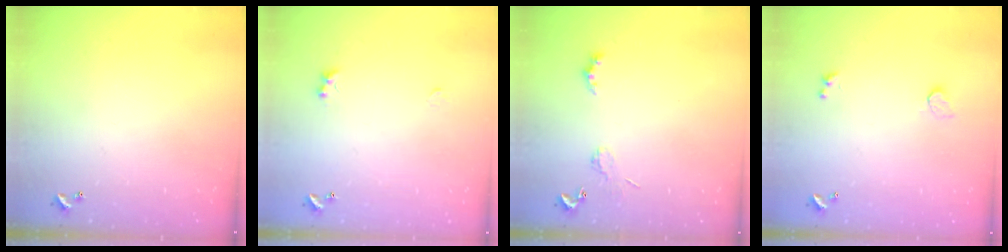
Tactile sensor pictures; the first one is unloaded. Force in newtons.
{"total": 1.8, "press": 1.7, "slide": 0.4}
{"total": 2.0, "press": 1.9, "slide": 0.4}
{"total": 1.0, "press": 0.7, "slide": 0.7}